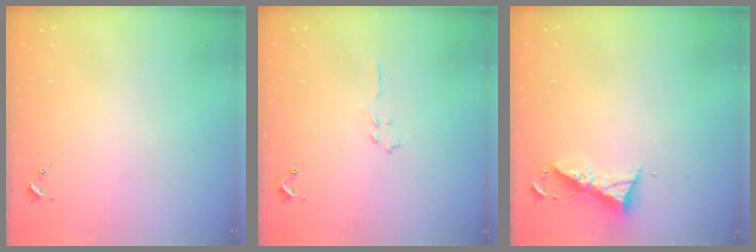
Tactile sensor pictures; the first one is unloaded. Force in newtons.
{"total": 3.2, "press": 3.1, "slide": 0.4}
{"total": 7.4, "press": 7.4, "slide": 0.4}